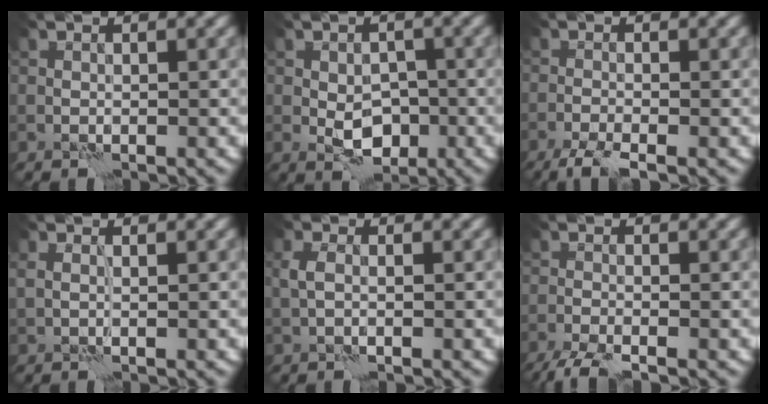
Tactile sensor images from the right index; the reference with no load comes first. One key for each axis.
{"total": 4.0, "fx": -1.2, "fy": 2.7, "fz": 2.8, "tx": -0.037, "ty": -0.002, "tz": -0.022}
{"total": 3.2, "fx": -2.5, "fy": 0.3, "fz": 2.0, "tx": -0.044, "ty": -0.005, "tz": -0.053}
{"total": 1.4, "fx": 0.7, "fy": 0.9, "fz": 0.9, "tx": -0.021, "ty": 0.008, "tz": 0.008}
{"total": 1.4, "fx": 0.1, "fy": 0.8, "fz": 1.2, "tx": -0.029, "ty": 0.004, "tz": -0.001}
{"total": 3.2, "fx": -2.7, "fy": 0.2, "fz": 1.8, "tx": -0.040, "ty": -0.009, "tz": -0.058}